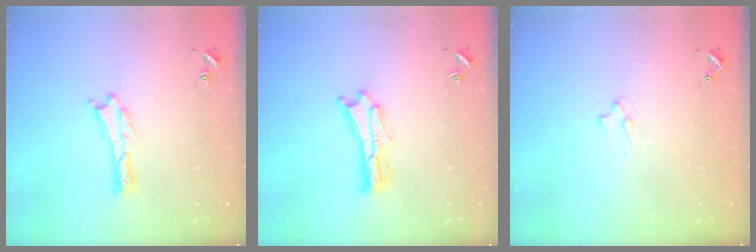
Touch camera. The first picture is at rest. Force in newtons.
{"total": 2.5, "press": 2.5, "slide": 0.1}
{"total": 2.1, "press": 2.1, "slide": 0.3}